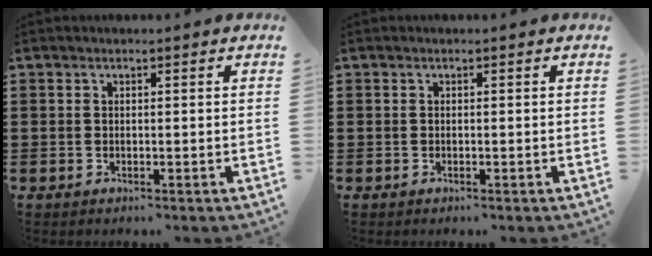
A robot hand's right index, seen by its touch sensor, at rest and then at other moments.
{"total": 0.0}